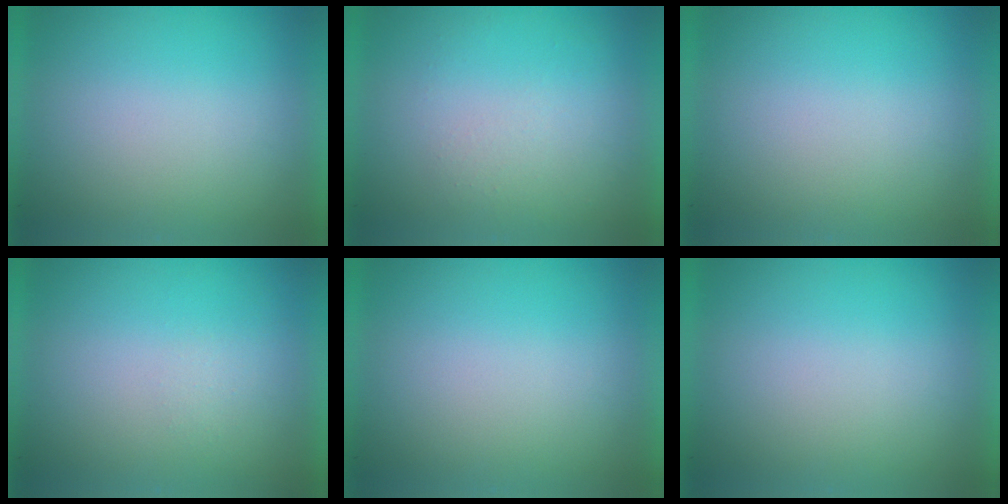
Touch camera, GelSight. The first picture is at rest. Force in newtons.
{"total": 1.1}
{"total": 0.0}
{"total": 1.3}
{"total": 0.0}
{"total": 0.0}